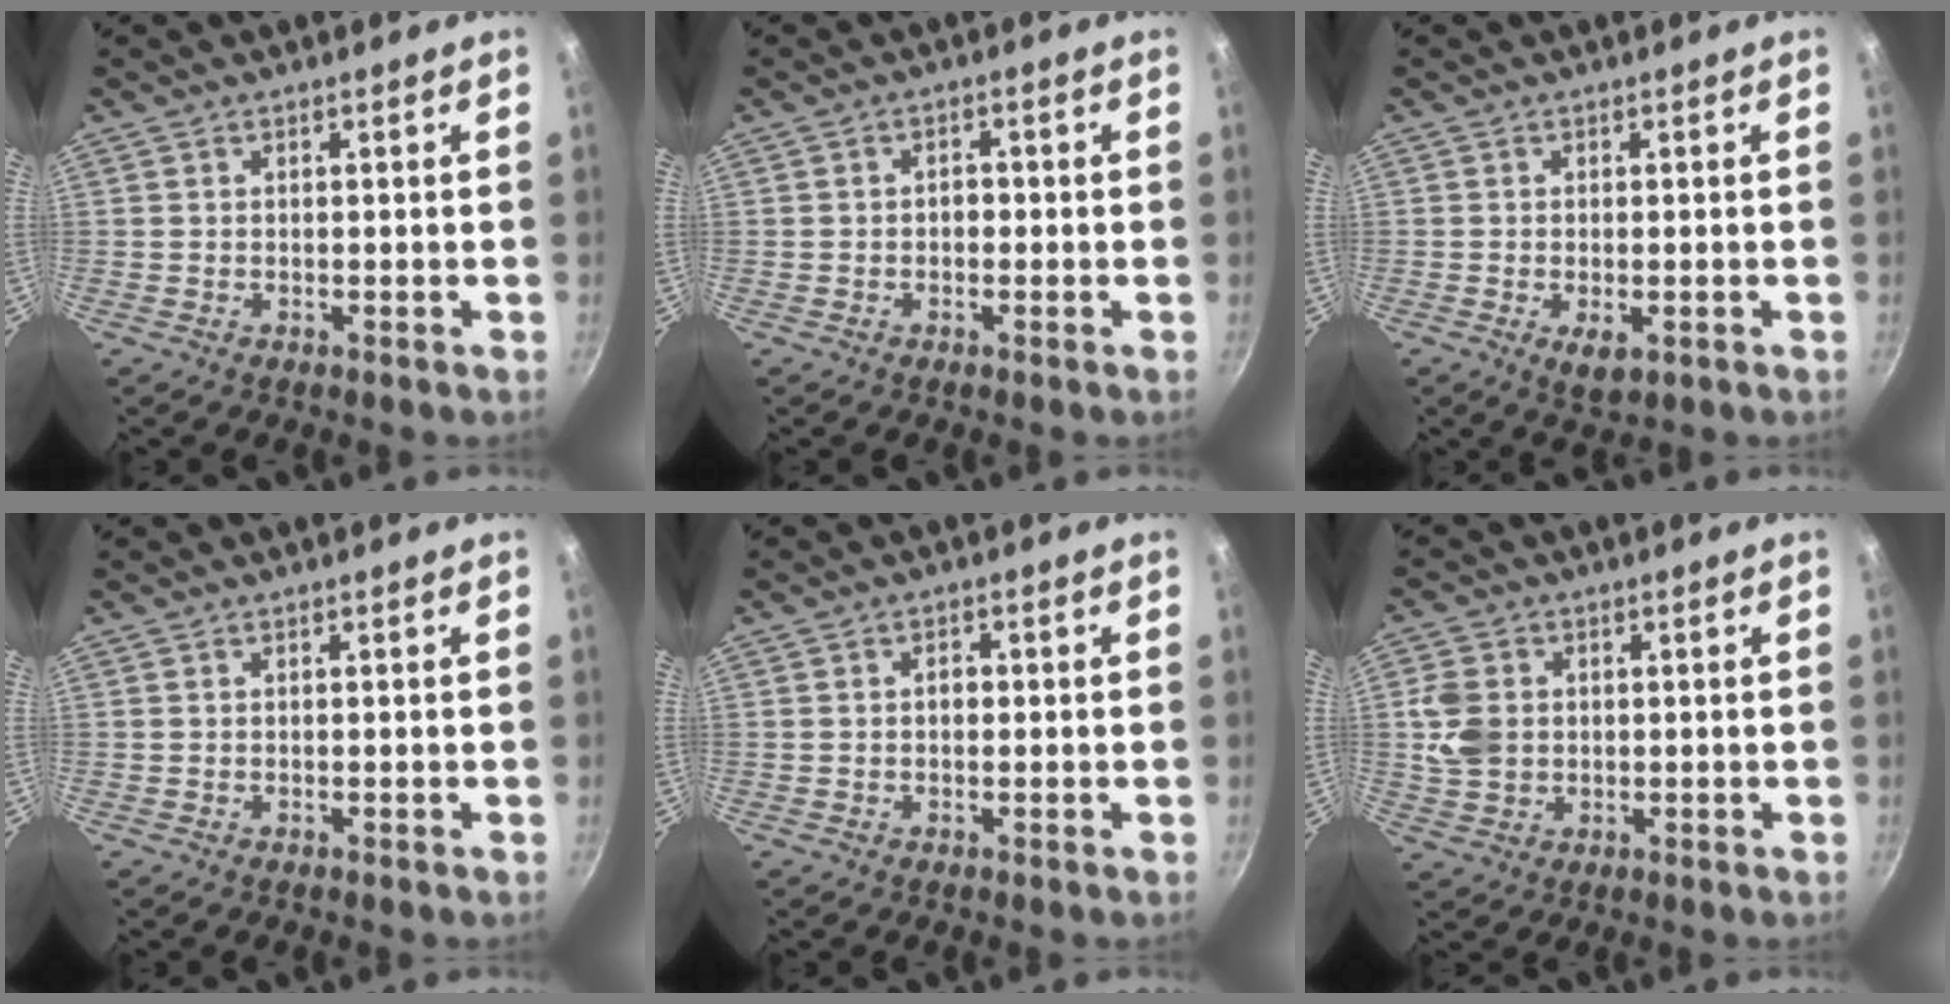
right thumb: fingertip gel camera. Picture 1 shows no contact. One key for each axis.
{"total": 1.8, "fx": -0.5, "fy": 1.4, "fz": 1.1, "tx": -0.007, "ty": 0.010, "tz": -0.008}
{"total": 3.7, "fx": -1.2, "fy": 1.8, "fz": 3.0, "tx": -0.046, "ty": -0.009, "tz": -0.014}
{"total": 0.0}
{"total": 1.6, "fx": -0.1, "fy": 1.2, "fz": 1.1, "tx": -0.011, "ty": 0.007, "tz": -0.002}
{"total": 7.0, "fx": 0.6, "fy": 5.7, "fz": 4.0, "tx": -0.065, "ty": 0.002, "tz": 0.009}